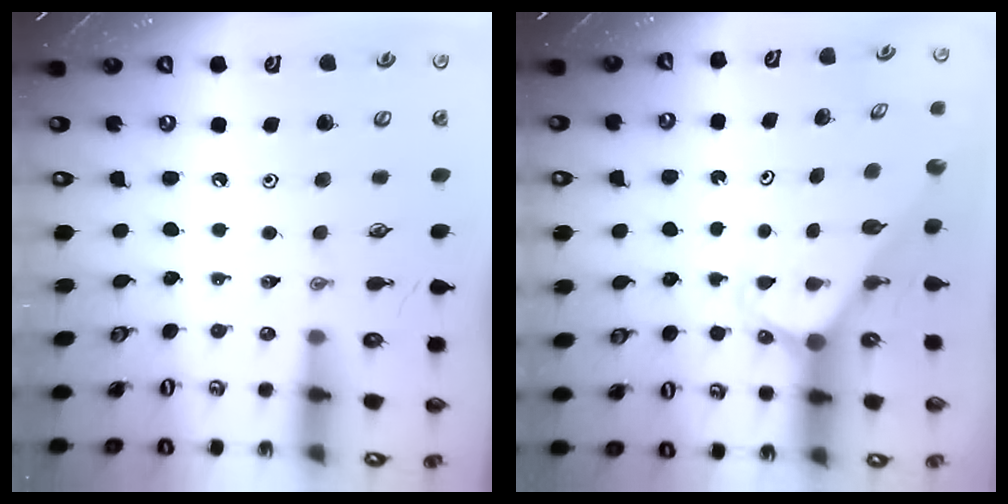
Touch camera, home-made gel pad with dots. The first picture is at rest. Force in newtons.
{"total": 1.9, "press": 1.9, "slide": 0.1}